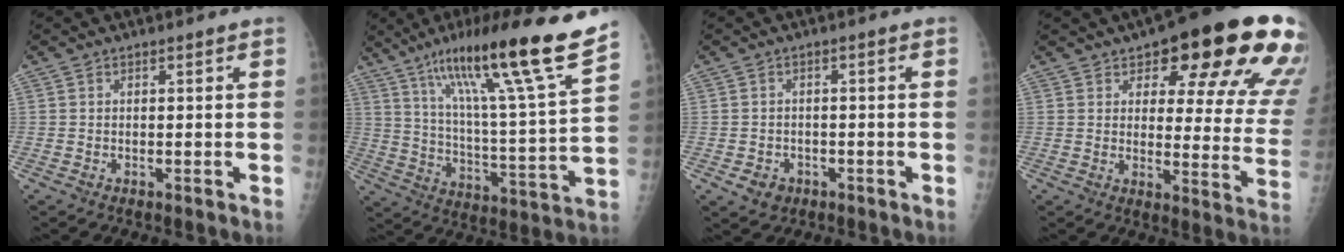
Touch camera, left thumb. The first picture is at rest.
{"total": 22.7, "force": [15.6, 0.9, 16.5], "torque": [-0.245, -0.063, 0.254]}
{"total": 3.5, "force": [-1.6, 2.9, 1.2], "torque": [-0.008, 0.010, -0.017]}
{"total": 23.9, "force": [13.5, 8.2, 17.9], "torque": [-0.187, -0.044, 0.165]}